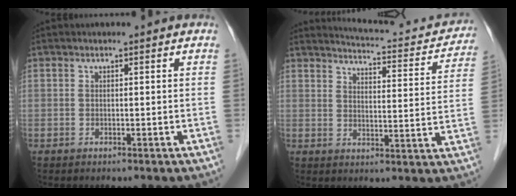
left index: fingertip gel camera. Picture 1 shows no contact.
{"total": 14.1, "force": [13.3, 2.6, 4.1], "torque": [-0.042, -0.023, 0.146]}